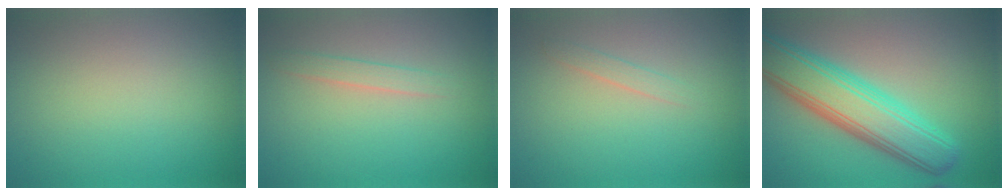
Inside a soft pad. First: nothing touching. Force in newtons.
{"total": 1.4, "press": 1.4, "slide": 0.1}
{"total": 1.0, "press": 1.0, "slide": 0.1}
{"total": 8.1, "press": 8.1, "slide": 0.2}